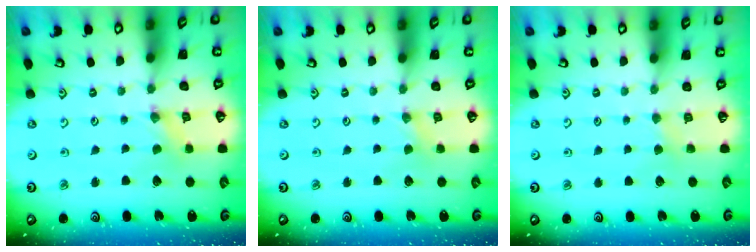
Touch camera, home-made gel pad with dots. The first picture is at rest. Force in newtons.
{"total": 1.8, "press": 1.8, "slide": 0.2}
{"total": 2.2, "press": 2.2, "slide": 0.4}